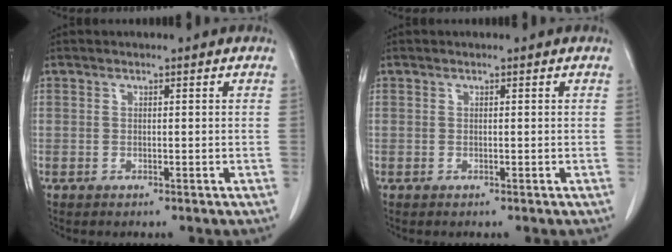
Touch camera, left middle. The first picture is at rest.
{"total": 0.0}